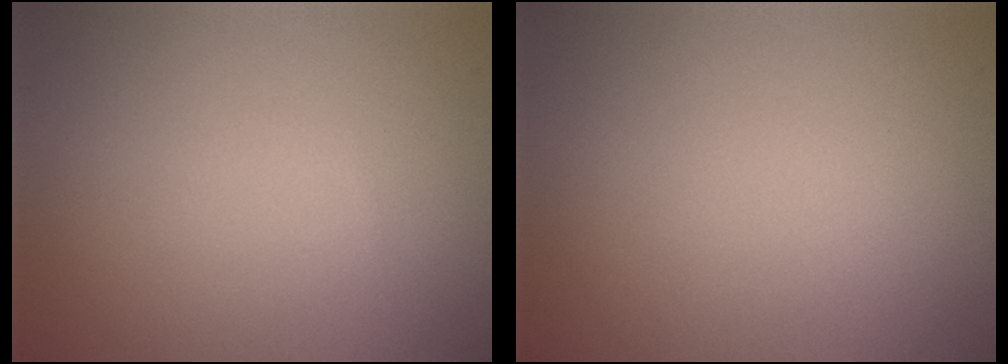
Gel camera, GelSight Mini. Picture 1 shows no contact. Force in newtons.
{"total": 0.0}